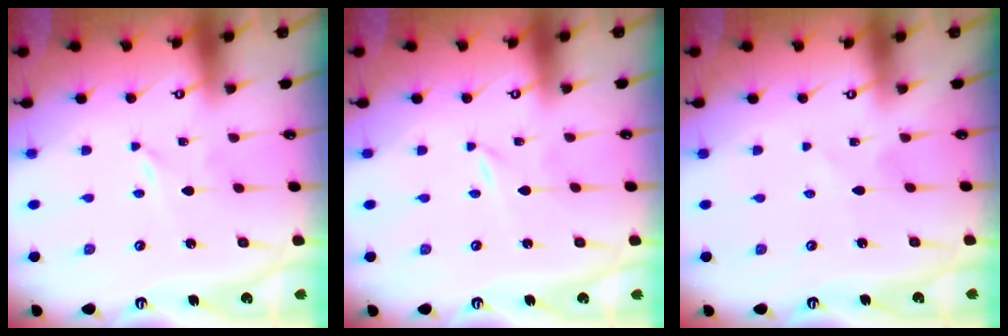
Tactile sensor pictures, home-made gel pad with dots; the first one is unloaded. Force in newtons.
{"total": 0.0}
{"total": 2.2, "press": 2.2, "slide": 0.3}